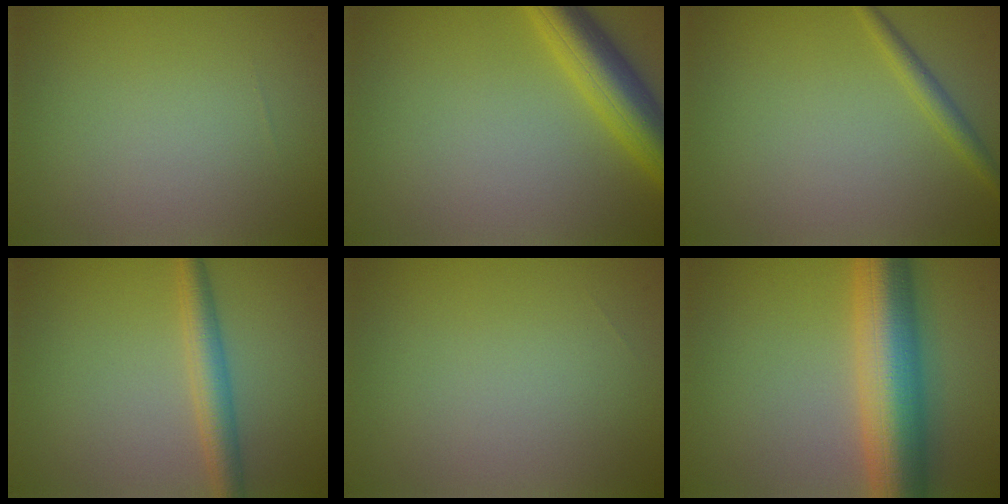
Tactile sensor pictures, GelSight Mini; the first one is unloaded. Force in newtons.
{"total": 5.7, "press": 5.7, "slide": 0.2}
{"total": 1.5, "press": 1.5, "slide": 0.0}
{"total": 3.0, "press": 3.0, "slide": 0.1}
{"total": 0.0}
{"total": 10.1, "press": 10.1, "slide": 0.2}